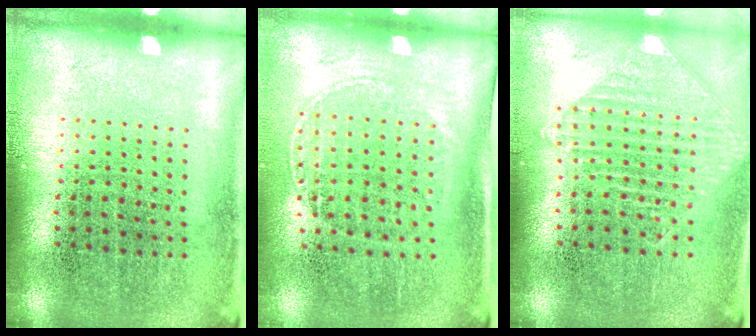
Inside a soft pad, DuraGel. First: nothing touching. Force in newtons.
{"total": 1.5, "press": 1.2, "slide": 0.8}
{"total": 1.0, "press": 1.0, "slide": 0.1}